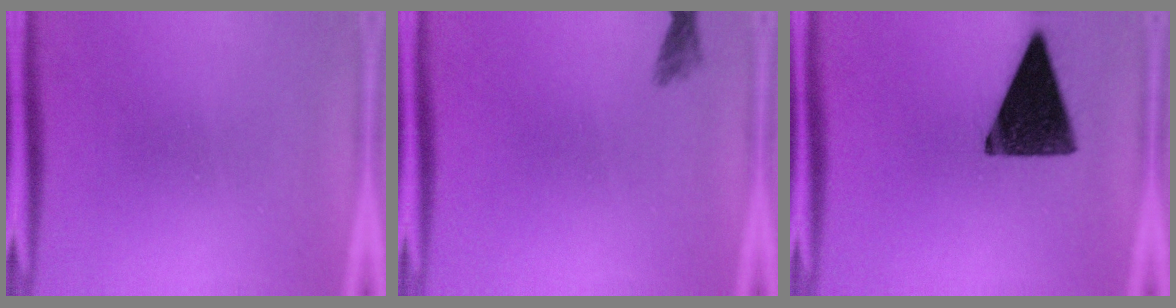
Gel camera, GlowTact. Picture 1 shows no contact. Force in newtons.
{"total": 1.6}
{"total": 14.4}